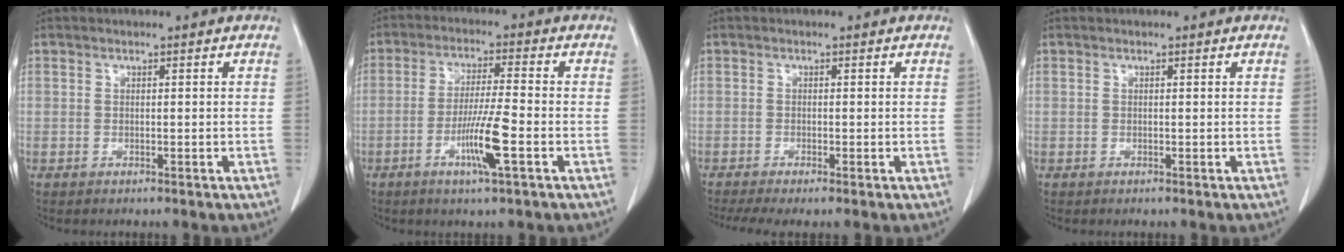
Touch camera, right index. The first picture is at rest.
{"total": 7.8, "force": [-3.0, -0.3, 7.2], "torque": [-0.140, -0.011, -0.054]}
{"total": 5.0, "force": [-3.8, 0.4, 3.2], "torque": [-0.053, -0.011, -0.060]}
{"total": 0.0}